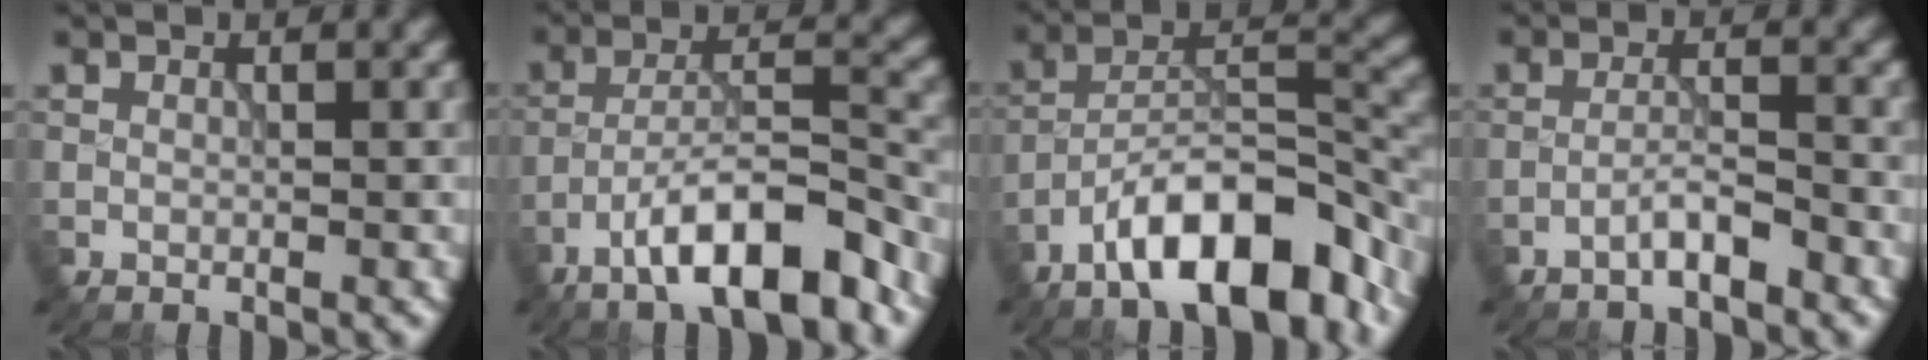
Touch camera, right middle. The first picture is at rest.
{"total": 9.3, "force": [-6.0, 2.2, 6.7], "torque": [-0.106, 0.015, -0.103]}
{"total": 11.3, "force": [-7.3, 3.7, 7.7], "torque": [-0.113, 0.014, -0.138]}
{"total": 2.4, "force": [-1.7, 0.2, 1.6], "torque": [-0.027, 0.011, -0.036]}